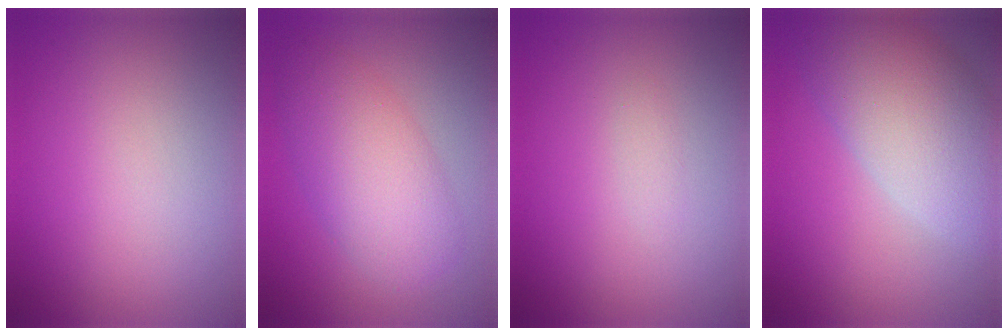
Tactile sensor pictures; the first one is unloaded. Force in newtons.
{"total": 5.6, "press": 5.6, "slide": 0.1}
{"total": 0.6, "press": 0.6, "slide": 0.0}
{"total": 7.9, "press": 7.8, "slide": 0.8}